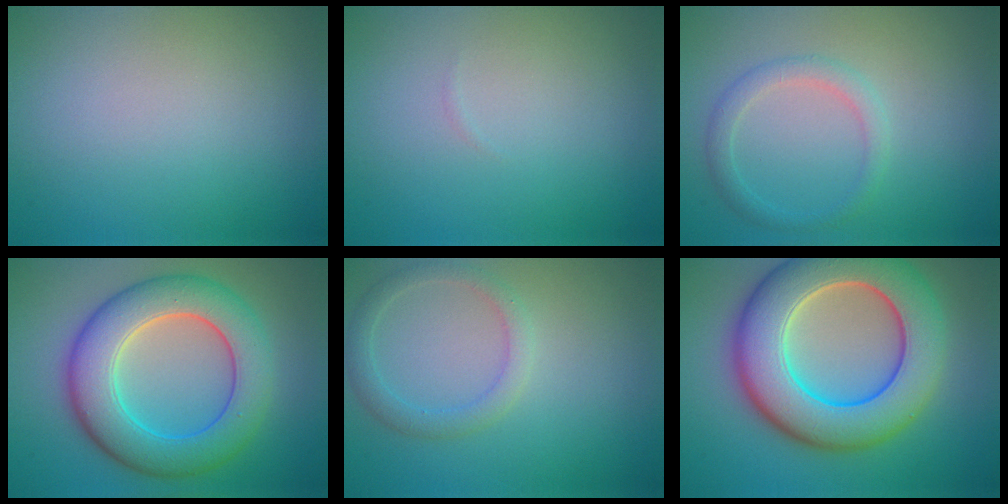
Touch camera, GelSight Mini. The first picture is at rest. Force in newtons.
{"total": 0.0}
{"total": 1.9, "press": 1.9, "slide": 0.2}
{"total": 8.4, "press": 8.4, "slide": 0.1}
{"total": 2.1, "press": 2.1, "slide": 0.1}
{"total": 11.1, "press": 11.1, "slide": 0.6}